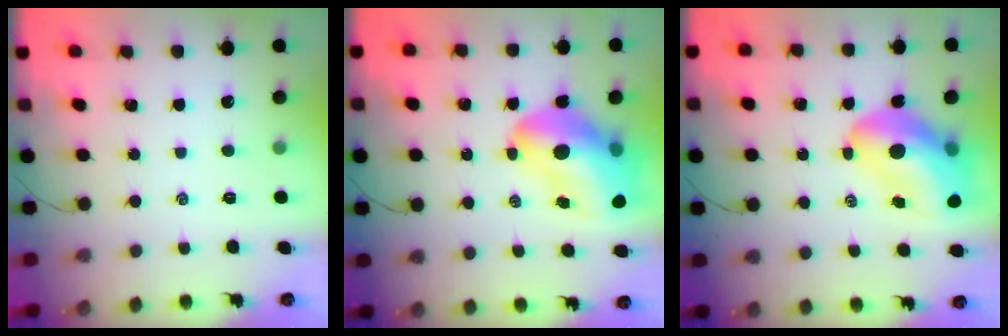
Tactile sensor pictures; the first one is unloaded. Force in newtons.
{"total": 17.9, "press": 17.1, "slide": 5.2}
{"total": 15.9, "press": 15.2, "slide": 4.7}